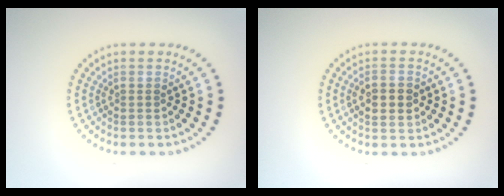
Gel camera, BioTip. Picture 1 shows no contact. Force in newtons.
{"total": 2.5, "press": 2.4, "slide": 0.2}